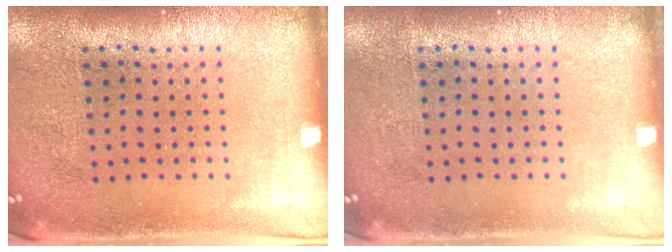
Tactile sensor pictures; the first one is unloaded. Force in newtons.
{"total": 0.0}